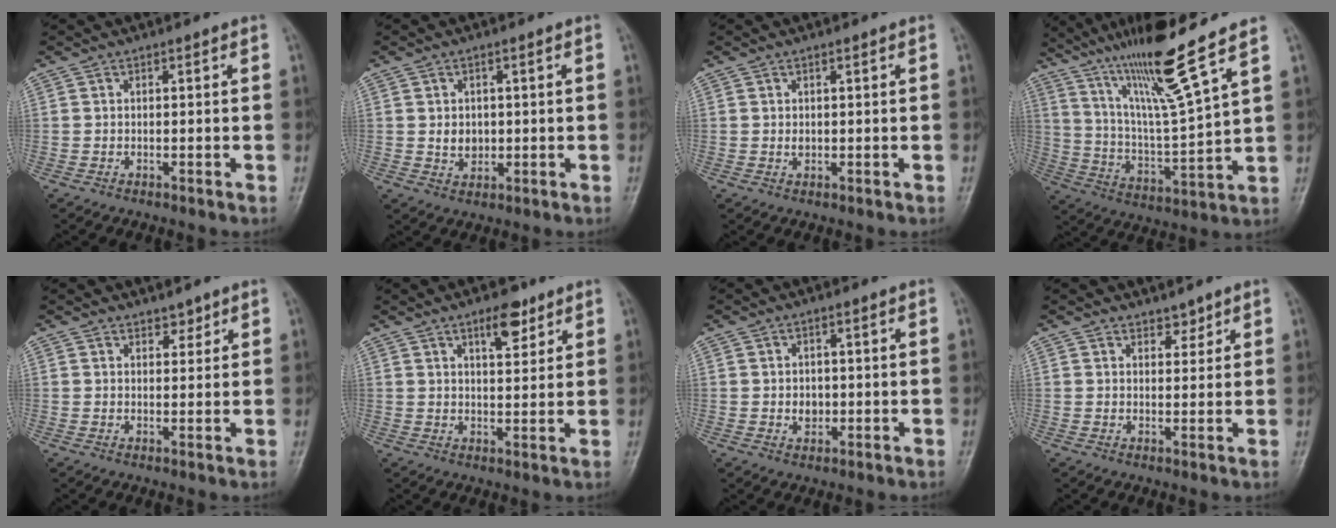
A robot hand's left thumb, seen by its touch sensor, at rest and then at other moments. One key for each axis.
{"total": 3.5, "fx": 0.2, "fy": 2.8, "fz": 2.1, "tx": -0.020, "ty": -0.003, "tz": 0.010}
{"total": 1.2, "fx": 0.3, "fy": 0.7, "fz": 0.9, "tx": -0.013, "ty": -0.002, "tz": 0.010}
{"total": 16.3, "fx": 11.5, "fy": -0.6, "fz": 11.5, "tx": -0.196, "ty": -0.062, "tz": 0.211}
{"total": 2.2, "fx": 1.7, "fy": 1.1, "fz": 0.7, "tx": 0.007, "ty": -0.011, "tz": 0.023}
{"total": 5.8, "fx": 3.6, "fy": 2.3, "fz": 3.9, "tx": -0.044, "ty": -0.022, "tz": 0.055}
{"total": 2.7, "fx": -0.1, "fy": 2.1, "fz": 1.6, "tx": -0.013, "ty": 0.002, "tz": 0.002}
{"total": 2.4, "fx": 1.9, "fy": 1.2, "fz": 0.6, "tx": 0.010, "ty": -0.013, "tz": 0.027}